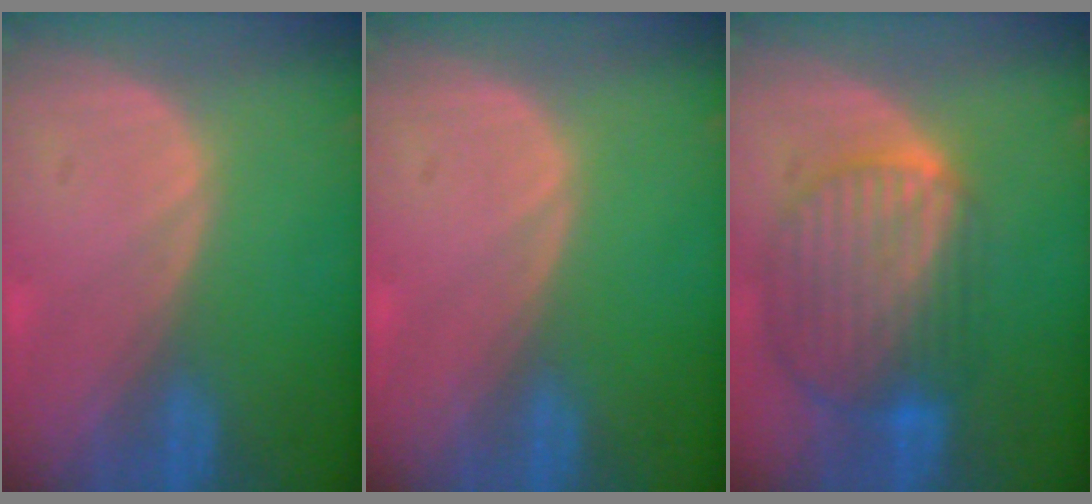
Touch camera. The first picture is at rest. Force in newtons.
{"total": 0.0}
{"total": 10.4, "press": 8.8, "slide": 5.5}